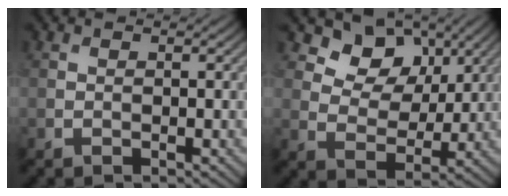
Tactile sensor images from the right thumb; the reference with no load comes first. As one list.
[{"total": 8.2, "force": [4.8, 5.4, 3.9], "torque": [-0.066, -0.009, 0.080]}]